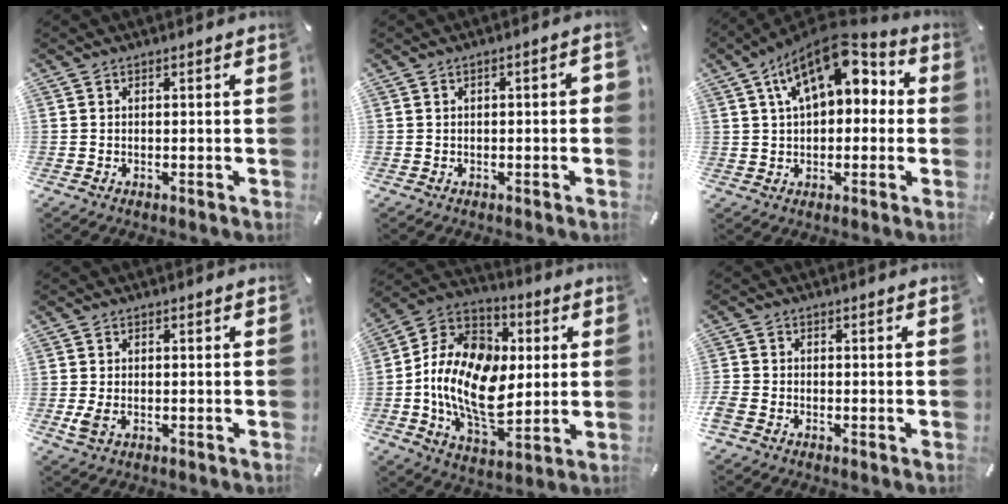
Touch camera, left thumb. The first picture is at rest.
{"total": 2.8, "force": [-0.5, 1.1, 2.5], "torque": [-0.040, 0.007, -0.008]}
{"total": 13.9, "force": [6.1, 8.4, 9.2], "torque": [-0.142, -0.019, 0.110]}
{"total": 2.9, "force": [-0.6, 1.8, 2.2], "torque": [-0.059, -0.006, -0.013]}
{"total": 18.4, "force": [-1.7, 13.0, 12.8], "torque": [-0.282, 0.001, -0.034]}
{"total": 2.2, "force": [-1.5, 1.5, 0.7], "torque": [-0.015, 0.005, -0.030]}